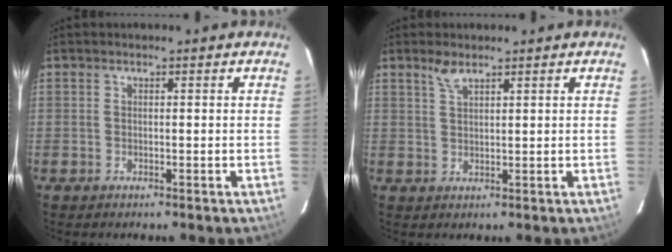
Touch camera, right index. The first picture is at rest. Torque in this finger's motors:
{"motor_torque": [0.01, 0.01, 0.04, 0.05]}